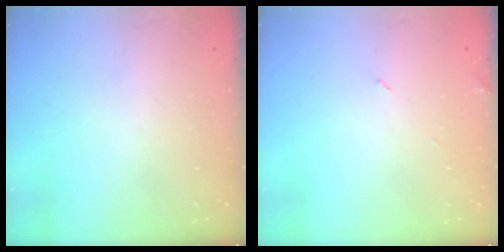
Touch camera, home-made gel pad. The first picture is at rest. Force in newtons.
{"total": 2.2, "press": 2.2, "slide": 0.3}